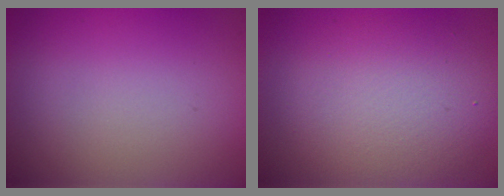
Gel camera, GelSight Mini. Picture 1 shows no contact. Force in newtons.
{"total": 6.0, "press": 6.0, "slide": 0.5}